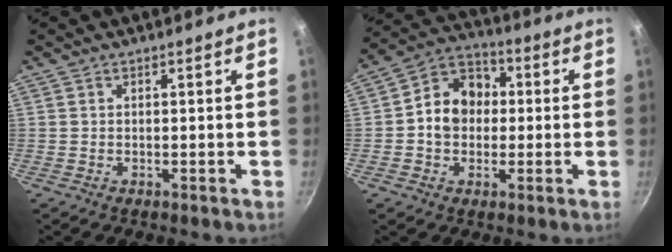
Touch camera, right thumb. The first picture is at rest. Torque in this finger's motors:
{"motor_torque": [-0.63, 0.57, 0.21, -0.07, 0.05]}